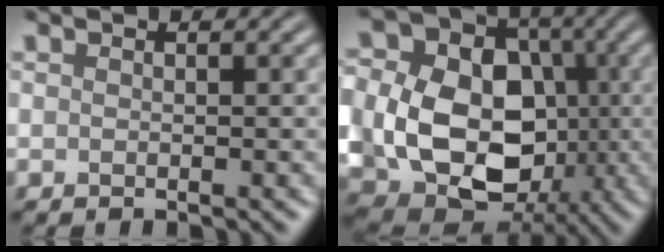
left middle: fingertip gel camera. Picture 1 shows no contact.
{"total": 13.9, "force": [-1.7, 10.9, 8.4], "torque": [-0.156, -0.019, -0.021]}